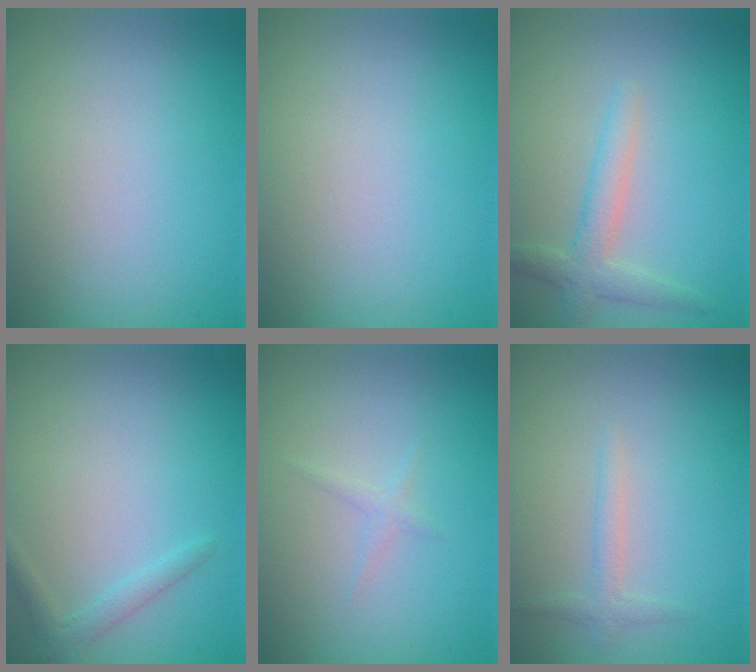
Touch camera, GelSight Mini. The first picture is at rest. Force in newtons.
{"total": 0.0}
{"total": 2.8, "press": 2.8, "slide": 0.1}
{"total": 1.4, "press": 1.4, "slide": 0.0}
{"total": 0.8, "press": 0.8, "slide": 0.0}
{"total": 1.3, "press": 1.3, "slide": 0.0}